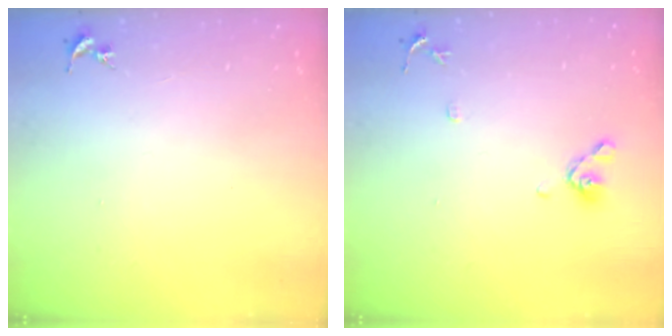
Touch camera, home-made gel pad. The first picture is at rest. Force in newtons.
{"total": 8.3, "press": 8.0, "slide": 2.1}